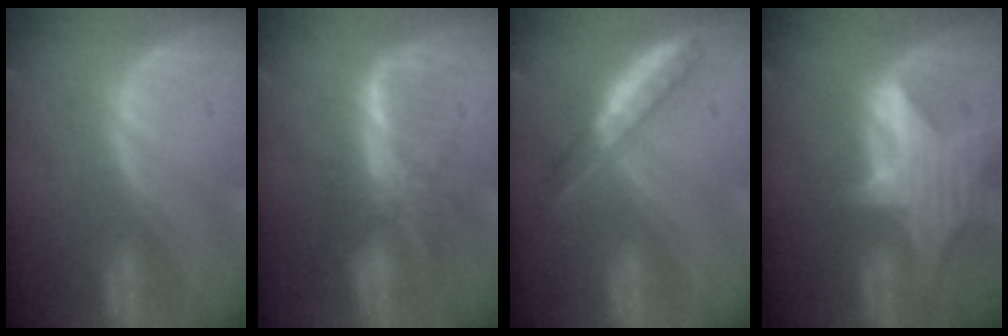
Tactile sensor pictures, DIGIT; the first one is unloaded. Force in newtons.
{"total": 7.9, "press": 6.9, "slide": 3.9}
{"total": 5.3, "press": 4.7, "slide": 2.4}
{"total": 8.5, "press": 7.6, "slide": 3.7}